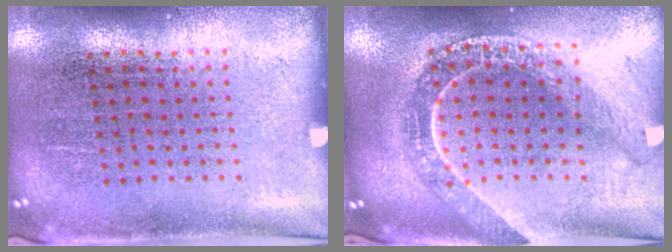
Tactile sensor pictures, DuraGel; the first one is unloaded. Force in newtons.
{"total": 2.2, "press": 1.8, "slide": 1.2}